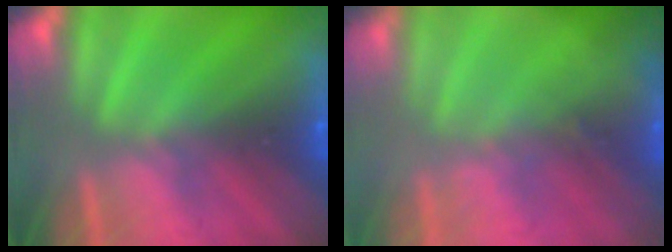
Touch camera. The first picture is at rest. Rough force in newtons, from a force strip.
{"total": 2.7}